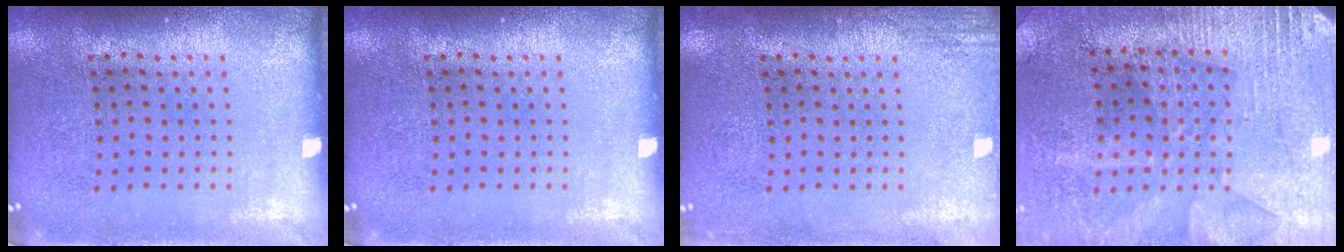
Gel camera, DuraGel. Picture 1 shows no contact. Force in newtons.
{"total": 0.0}
{"total": 1.4, "press": 1.4, "slide": 0.2}
{"total": 2.8, "press": 2.7, "slide": 0.7}